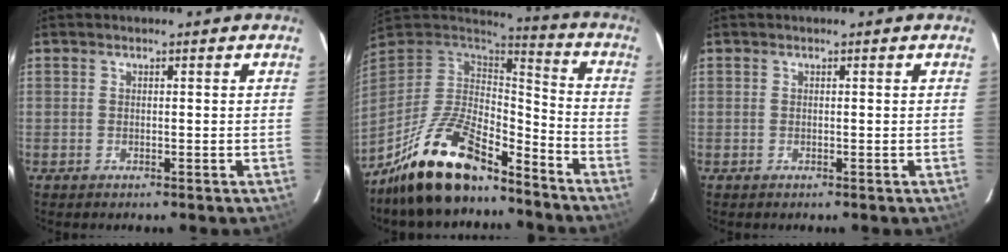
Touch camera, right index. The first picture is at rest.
{"total": 19.9, "force": [-14.7, 7.0, 11.5], "torque": [-0.231, -0.012, -0.255]}
{"total": 0.0}